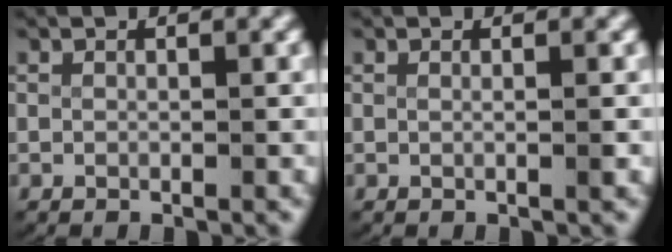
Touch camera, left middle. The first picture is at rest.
{"total": 0.8, "force": [0.0, -0.3, 0.7], "torque": [-0.012, -0.002, 0.000]}